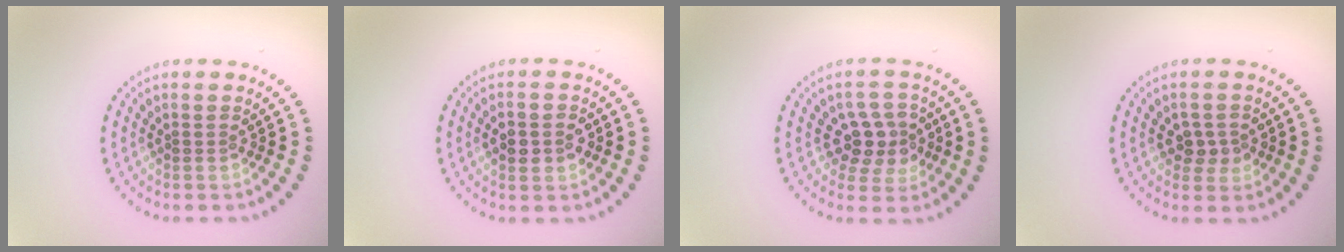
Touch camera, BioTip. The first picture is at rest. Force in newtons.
{"total": 3.0, "press": 3.0, "slide": 0.2}
{"total": 3.2, "press": 3.0, "slide": 1.2}
{"total": 2.0, "press": 2.0, "slide": 0.5}